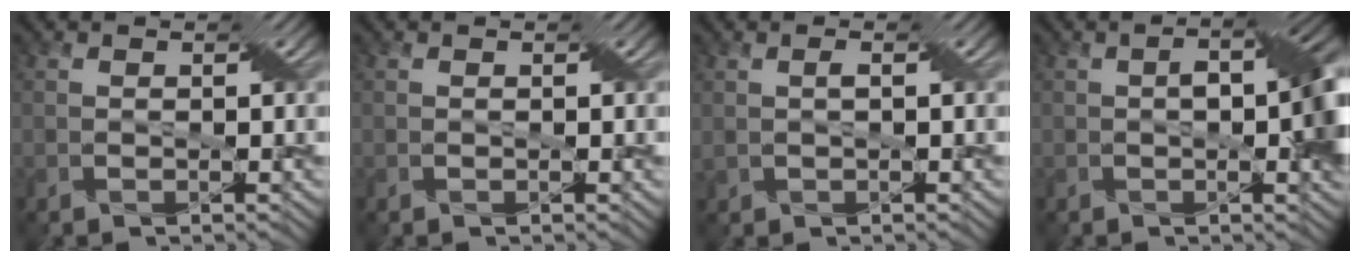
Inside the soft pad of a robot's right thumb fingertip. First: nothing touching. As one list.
[{"total": 0.0}, {"total": 1.1, "force": [0.2, 0.5, 1.0], "torque": [-0.026, 0.007, 0.006]}, {"total": 8.7, "force": [0.1, 3.6, 8.0], "torque": [-0.109, 0.005, 0.003]}]